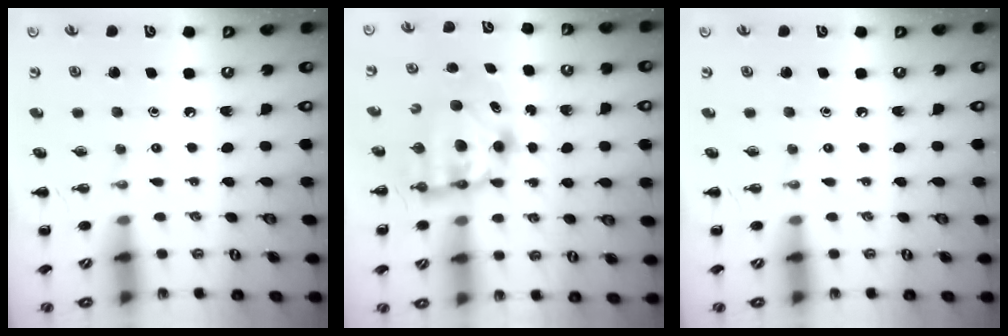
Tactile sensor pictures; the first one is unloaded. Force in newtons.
{"total": 6.5, "press": 6.4, "slide": 1.3}
{"total": 0.0}